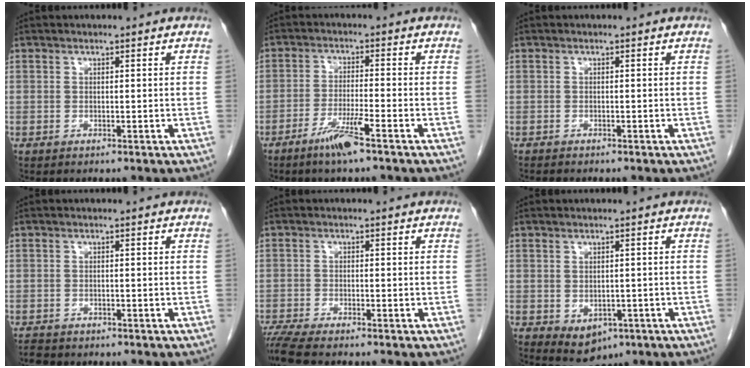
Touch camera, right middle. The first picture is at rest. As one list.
[{"total": 5.3, "force": [-3.6, -0.4, 4.0], "torque": [-0.075, -0.009, -0.072]}, {"total": 1.4, "force": [-1.2, 0.4, 0.5], "torque": [-0.012, -0.003, -0.016]}, {"total": 2.4, "force": [-2.1, 1.0, 0.5], "torque": [-0.016, -0.004, -0.032]}, {"total": 5.6, "force": [-4.9, 0.2, 2.6], "torque": [-0.048, -0.012, -0.085]}, {"total": 4.3, "force": [-1.5, 3.1, 2.5], "torque": [-0.037, -0.004, -0.007]}]